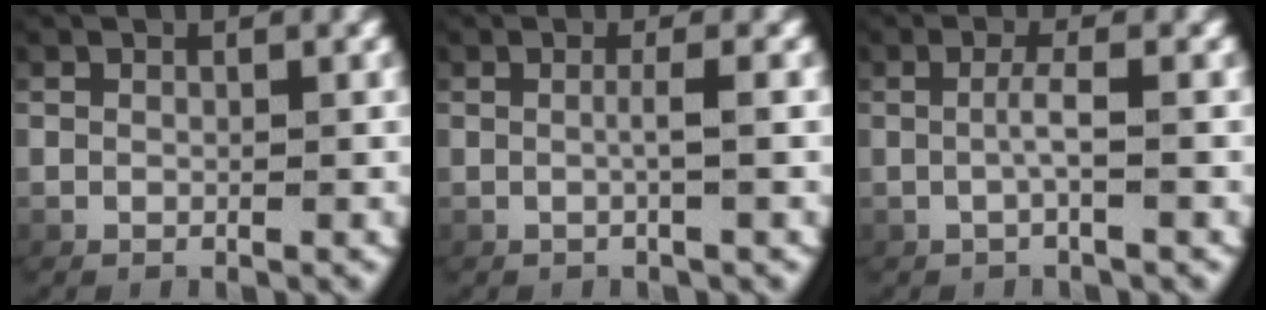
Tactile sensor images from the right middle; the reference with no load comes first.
{"total": 1.2, "force": [-0.2, -0.6, 1.0], "torque": [-0.024, 0.002, 0.000]}
{"total": 1.6, "force": [-0.4, -0.5, 1.5], "torque": [-0.036, -0.001, -0.003]}